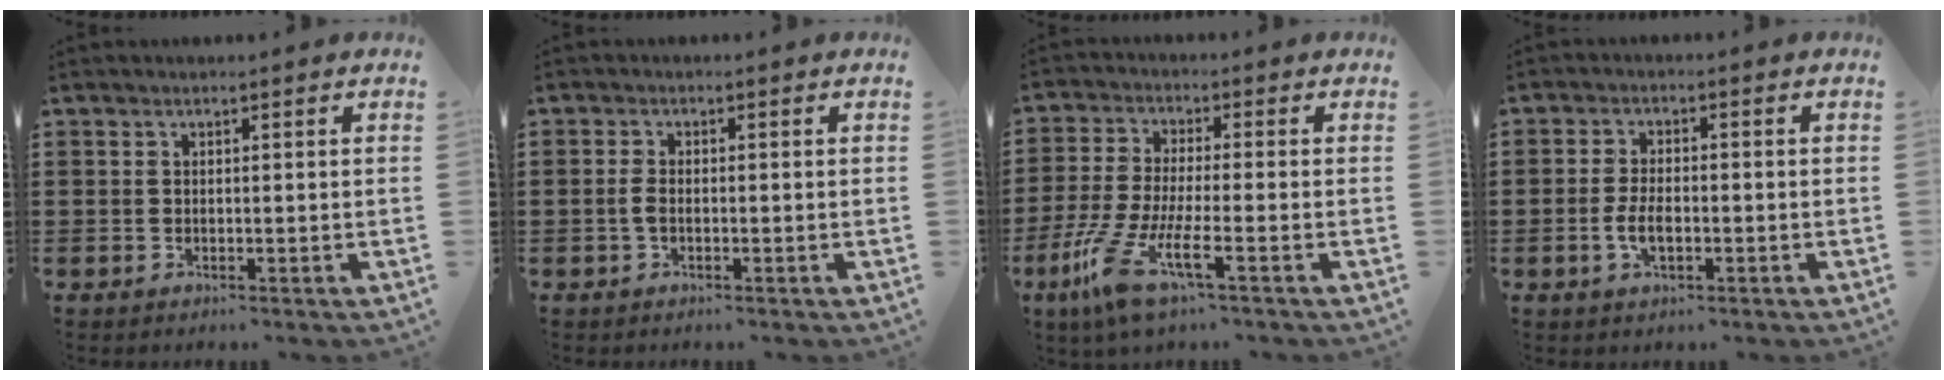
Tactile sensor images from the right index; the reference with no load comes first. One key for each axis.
{"total": 1.9, "fx": -0.4, "fy": 0.7, "fz": 1.7, "tx": -0.048, "ty": -0.004, "tz": -0.013}
{"total": 9.1, "fx": -4.5, "fy": 0.9, "fz": 7.8, "tx": -0.189, "ty": -0.024, "tz": -0.091}
{"total": 3.9, "fx": -1.0, "fy": 1.7, "fz": 3.3, "tx": -0.074, "ty": 0.000, "tz": -0.022}